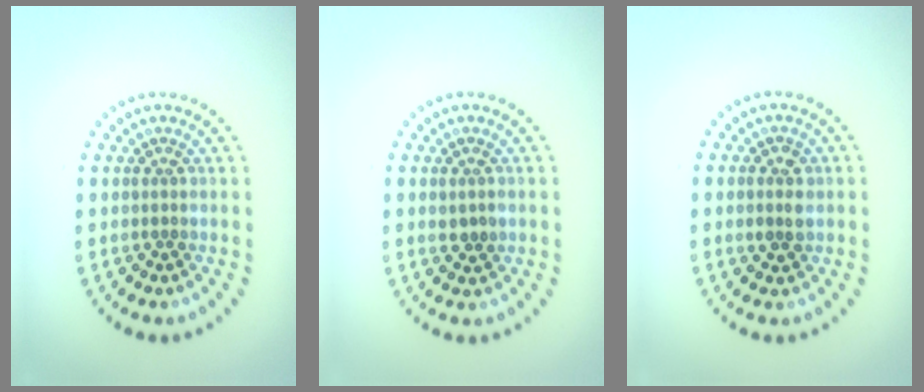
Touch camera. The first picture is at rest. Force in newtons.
{"total": 1.5, "press": 1.5, "slide": 0.2}
{"total": 1.9, "press": 1.9, "slide": 0.2}